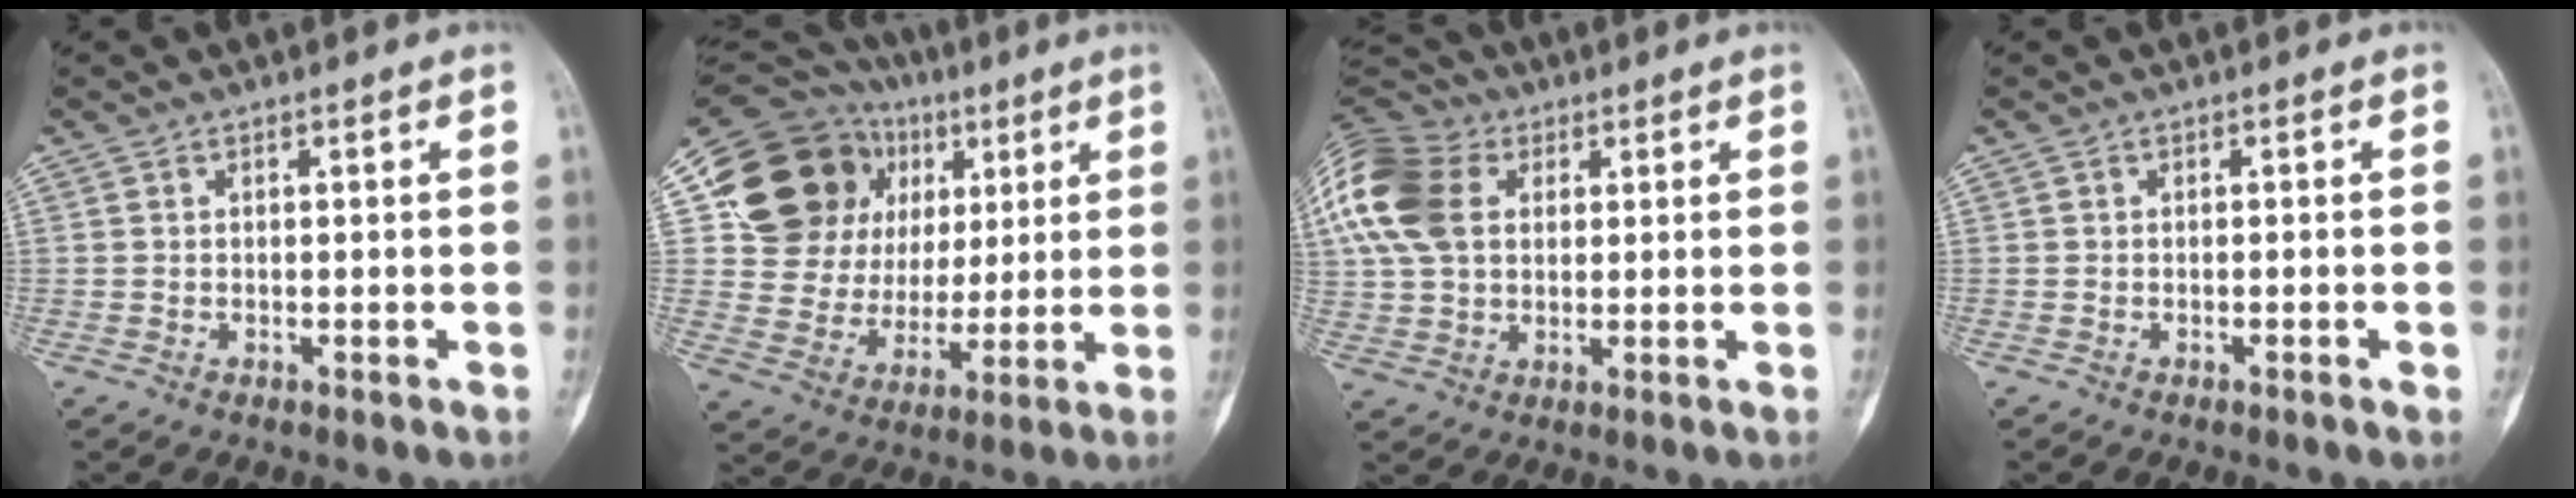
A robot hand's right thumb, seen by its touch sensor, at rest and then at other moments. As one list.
[{"total": 21.5, "force": [7.2, 17.9, 9.5], "torque": [-0.115, 0.027, 0.145]}, {"total": 17.4, "force": [5.0, 12.5, 11.0], "torque": [-0.238, 0.018, 0.088]}, {"total": 0.9, "force": [-0.4, 0.0, 0.8], "torque": [-0.011, 0.001, -0.005]}]